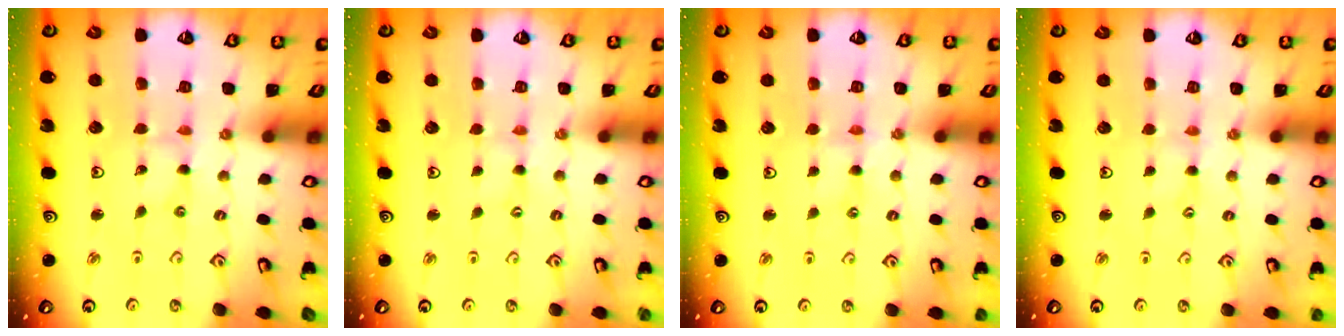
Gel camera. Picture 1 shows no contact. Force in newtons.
{"total": 0.0}
{"total": 1.9, "press": 1.9, "slide": 0.4}
{"total": 0.5, "press": 0.5, "slide": 0.1}